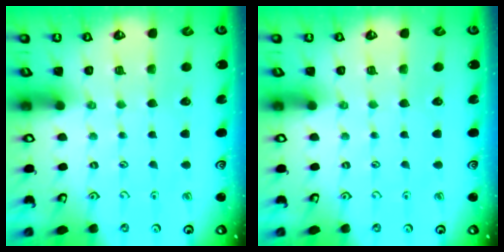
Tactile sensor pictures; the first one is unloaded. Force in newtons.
{"total": 0.0}